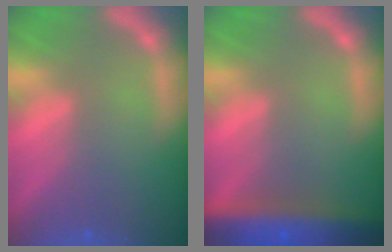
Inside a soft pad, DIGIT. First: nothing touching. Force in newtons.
{"total": 9.5}